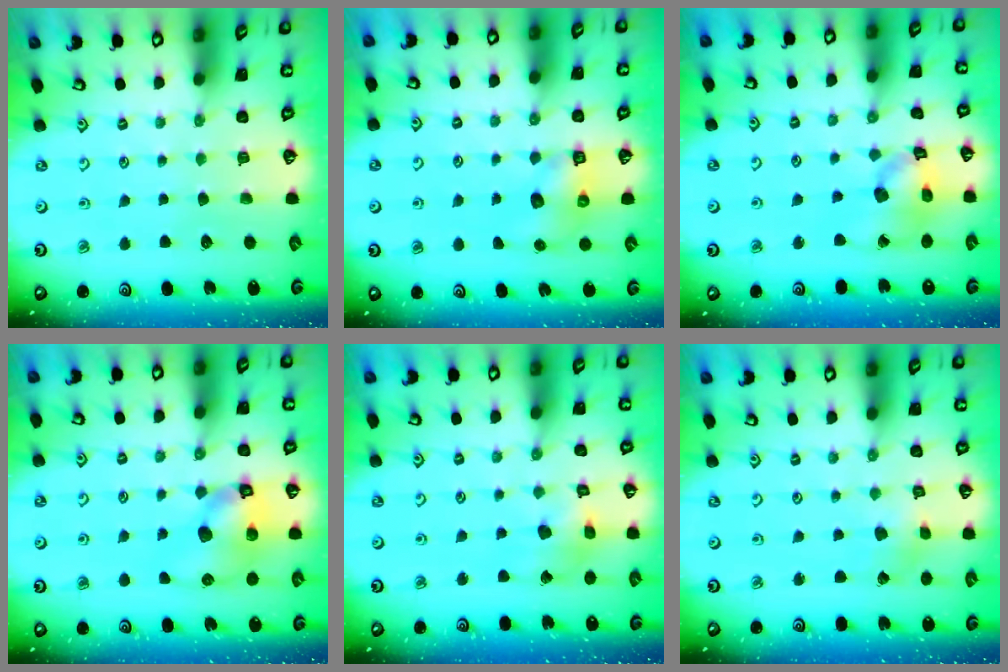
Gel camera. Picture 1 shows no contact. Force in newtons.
{"total": 6.3, "press": 6.2, "slide": 0.9}
{"total": 13.4, "press": 13.3, "slide": 1.8}
{"total": 10.3, "press": 10.2, "slide": 1.4}
{"total": 10.1, "press": 10.0, "slide": 1.4}
{"total": 1.5, "press": 1.5, "slide": 0.0}